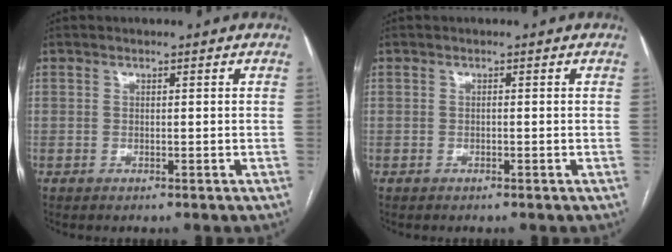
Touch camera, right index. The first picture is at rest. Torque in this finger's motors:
{"motor_torque": [0.12, 0.07, 0.00, 0.00]}